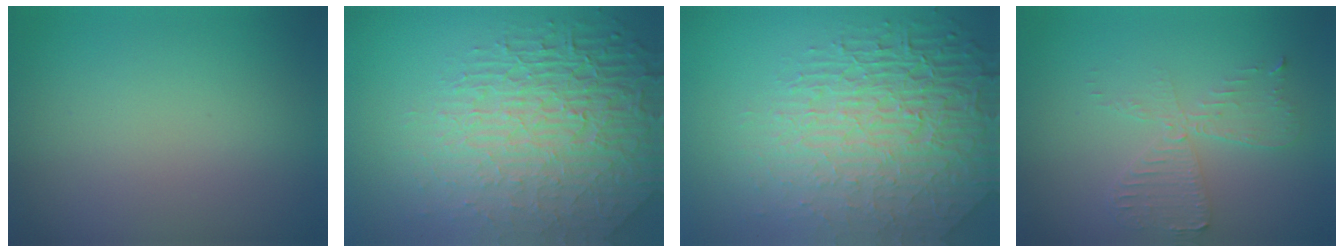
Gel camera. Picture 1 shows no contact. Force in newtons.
{"total": 8.8, "press": 6.0, "slide": 6.5}
{"total": 8.8, "press": 6.0, "slide": 6.5}
{"total": 3.6, "press": 3.0, "slide": 1.9}